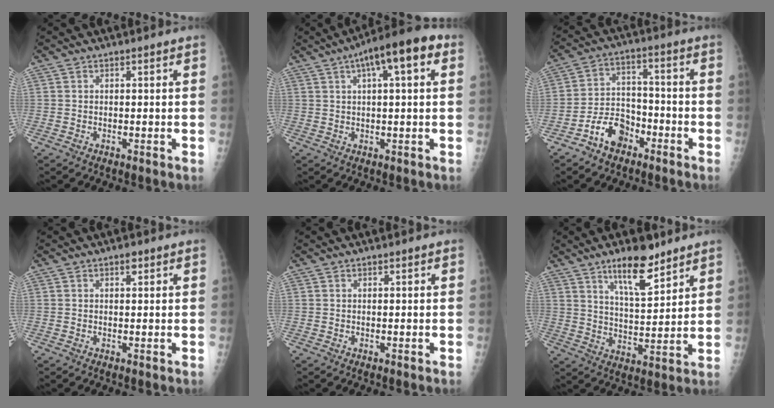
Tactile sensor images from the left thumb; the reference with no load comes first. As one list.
[{"total": 11.4, "force": [4.4, 3.1, 10.1], "torque": [-0.147, 0.025, 0.058]}, {"total": 8.3, "force": [-5.1, 5.3, 3.7], "torque": [-0.049, 0.045, -0.097]}, {"total": 1.2, "force": [0.7, 0.6, 0.7], "torque": [-0.006, -0.002, 0.009]}, {"total": 0.0}, {"total": 10.9, "force": [7.5, 3.4, 7.1], "torque": [-0.099, -0.053, 0.129]}]